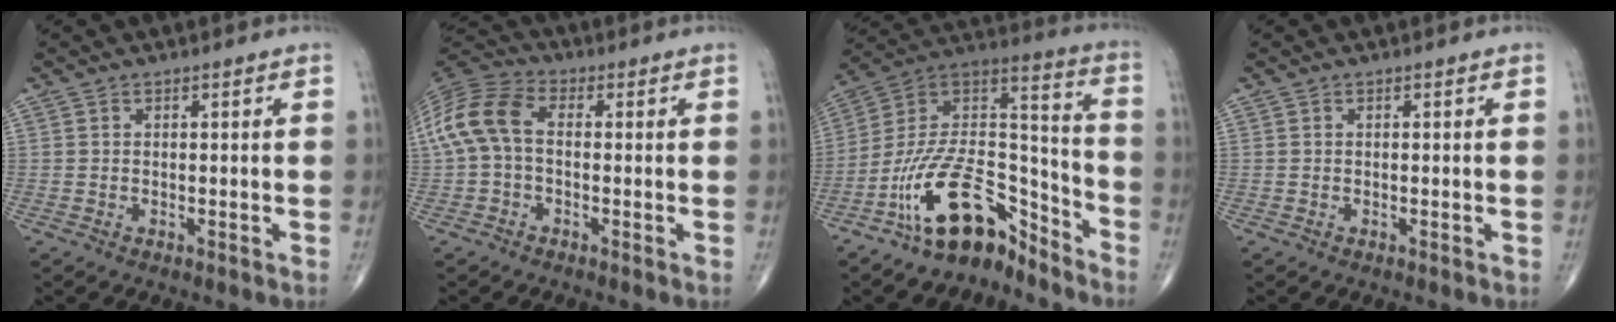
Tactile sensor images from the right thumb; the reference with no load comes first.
{"total": 10.4, "force": [0.1, 6.4, 8.2], "torque": [-0.178, 0.030, -0.008]}
{"total": 18.7, "force": [-13.0, 8.4, 10.6], "torque": [-0.160, 0.114, -0.235]}
{"total": 0.0}